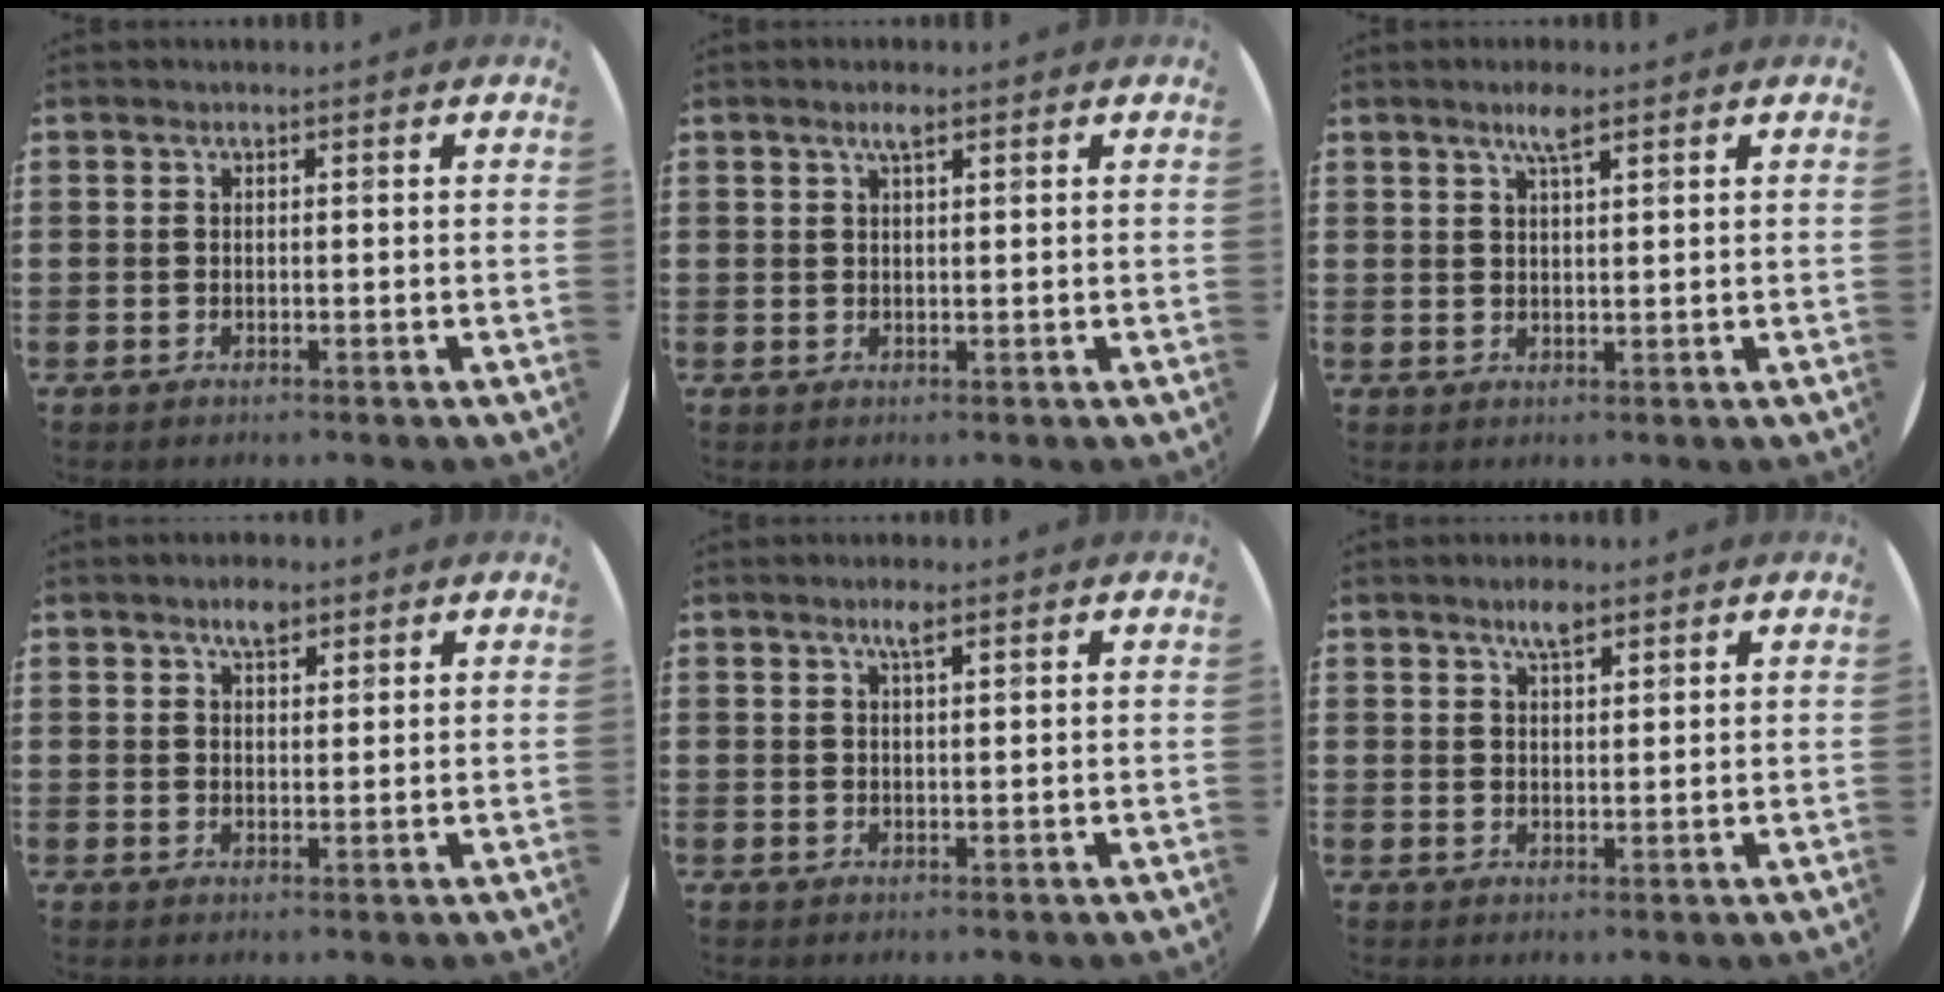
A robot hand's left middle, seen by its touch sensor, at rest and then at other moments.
{"total": 1.7, "force": [1.1, 0.3, 1.2], "torque": [-0.025, 0.003, 0.019]}
{"total": 3.0, "force": [2.2, 0.4, 2.1], "torque": [-0.043, 0.005, 0.038]}
{"total": 3.1, "force": [2.4, 1.2, 1.5], "torque": [-0.026, 0.002, 0.042]}
{"total": 2.1, "force": [1.5, 0.3, 1.5], "torque": [-0.031, 0.003, 0.025]}
{"total": 3.2, "force": [2.5, 1.0, 1.7], "torque": [-0.030, 0.001, 0.044]}